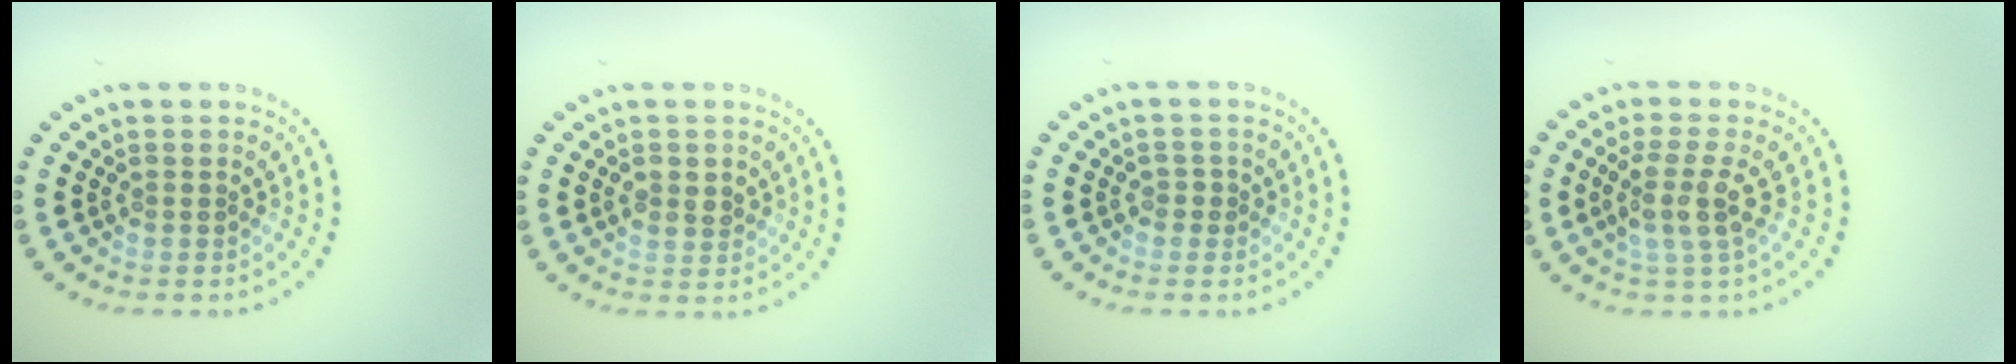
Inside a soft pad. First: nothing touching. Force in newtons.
{"total": 1.7, "press": 1.7, "slide": 0.1}
{"total": 0.5, "press": 0.5, "slide": 0.2}
{"total": 3.4, "press": 2.5, "slide": 2.2}